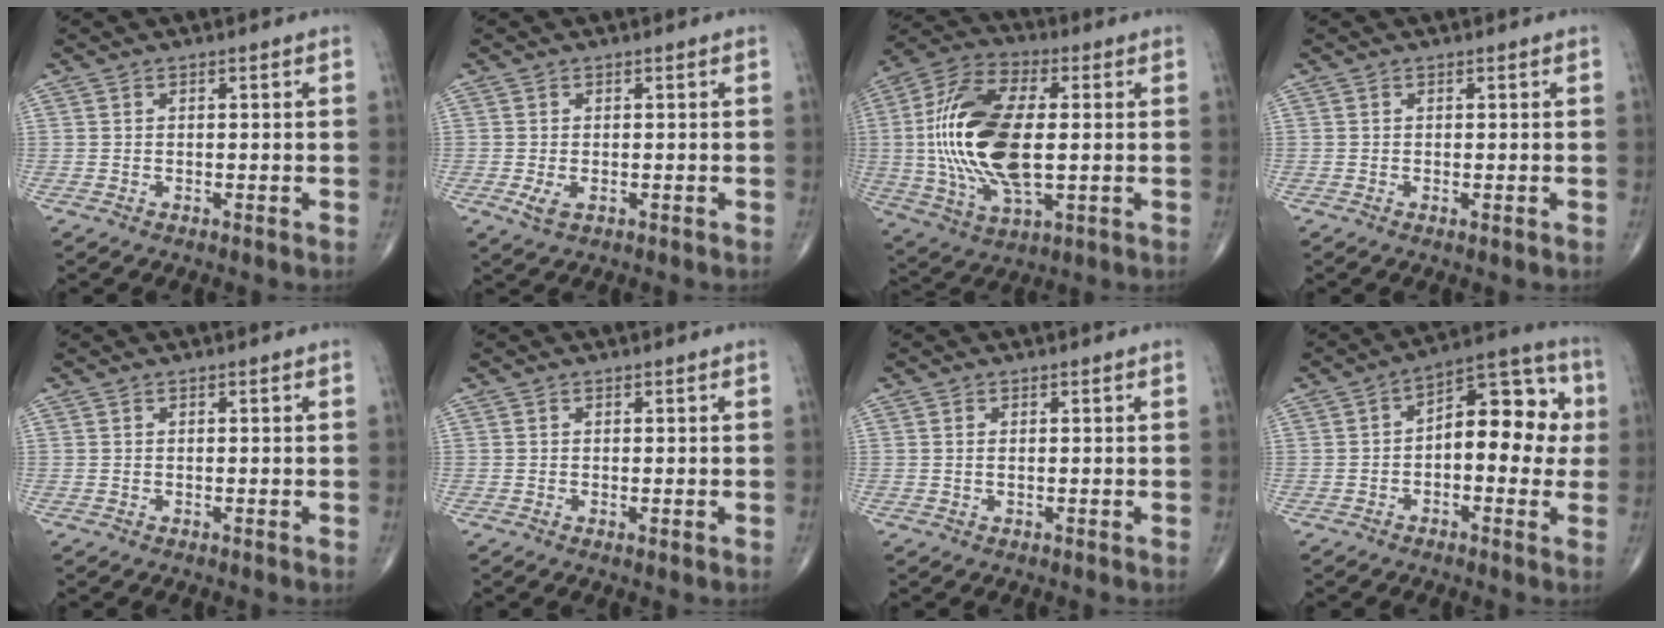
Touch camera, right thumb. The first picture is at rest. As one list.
[{"total": 2.3, "force": [-0.7, 1.1, 1.9], "torque": [-0.038, -0.005, -0.012]}, {"total": 21.4, "force": [0.5, 10.1, 18.9], "torque": [-0.393, 0.004, 0.009]}, {"total": 0.6, "force": [-0.2, 0.1, 0.6], "torque": [-0.011, -0.004, -0.004]}, {"total": 0.0}, {"total": 0.8, "force": [-0.2, 0.1, 0.8], "torque": [-0.015, -0.004, -0.005]}, {"total": 0.6, "force": [0.1, 0.2, 0.5], "torque": [-0.017, 0.000, 0.004]}, {"total": 13.6, "force": [0.3, 7.2, 11.5], "torque": [-0.120, 0.040, -0.006]}]